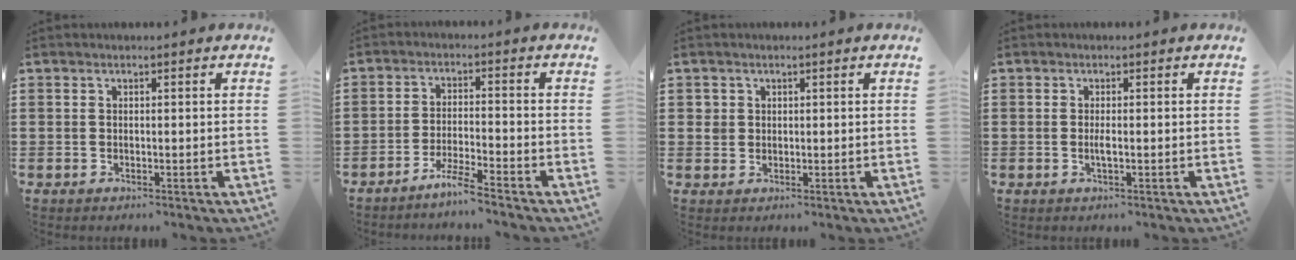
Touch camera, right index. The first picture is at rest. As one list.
[{"total": 4.1, "force": [-3.7, -0.5, 1.7], "torque": [-0.044, -0.009, -0.075]}, {"total": 1.5, "force": [0.4, 1.5, 0.2], "torque": [-0.010, 0.008, 0.008]}, {"total": 1.5, "force": [-0.4, 0.2, 1.4], "torque": [-0.036, -0.005, -0.009]}]